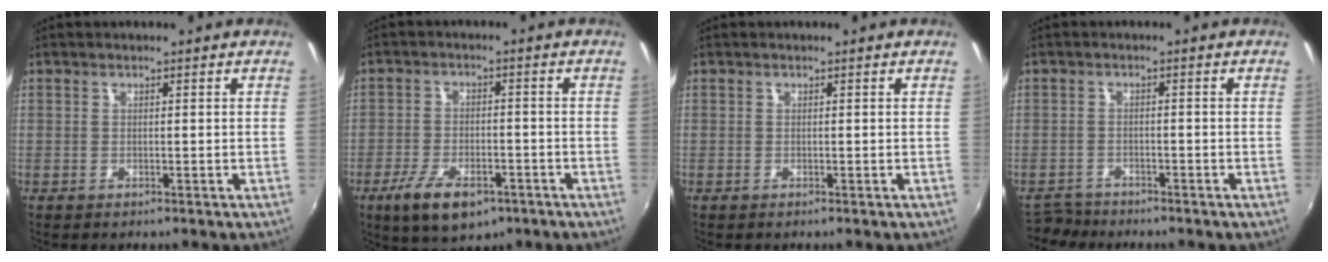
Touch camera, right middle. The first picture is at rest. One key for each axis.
{"total": 10.3, "fx": -5.9, "fy": 4.6, "fz": 7.0, "tx": -0.151, "ty": -0.020, "tz": -0.095}
{"total": 0.0}
{"total": 3.4, "fx": -3.2, "fy": 1.2, "fz": 0.0, "tx": -0.013, "ty": -0.005, "tz": -0.062}